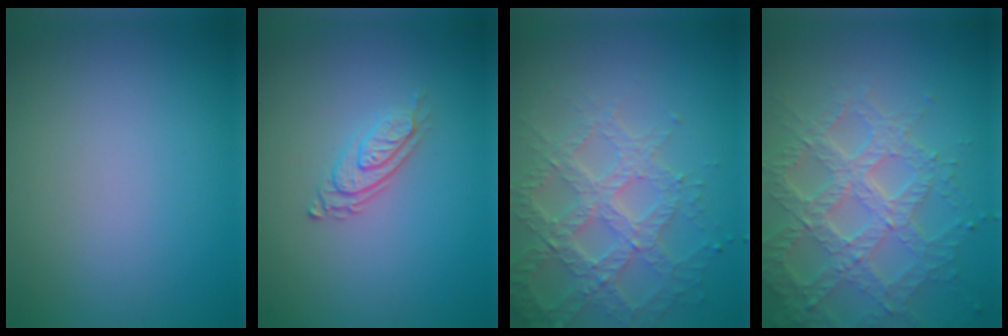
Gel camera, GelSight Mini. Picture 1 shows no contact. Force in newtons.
{"total": 2.8, "press": 2.0, "slide": 2.0}
{"total": 5.8, "press": 4.8, "slide": 3.2}
{"total": 7.4, "press": 5.4, "slide": 5.0}